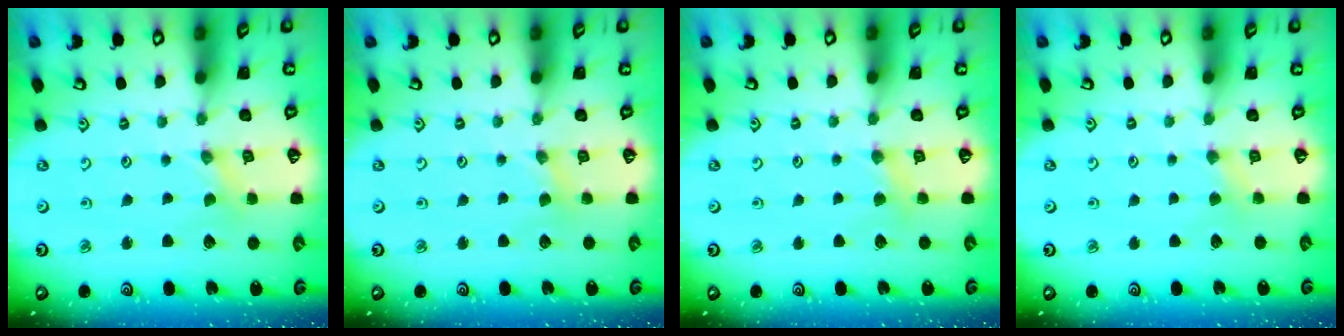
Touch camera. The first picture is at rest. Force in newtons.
{"total": 1.1, "press": 1.1, "slide": 0.2}
{"total": 4.5, "press": 4.5, "slide": 0.5}
{"total": 2.1, "press": 2.0, "slide": 0.4}